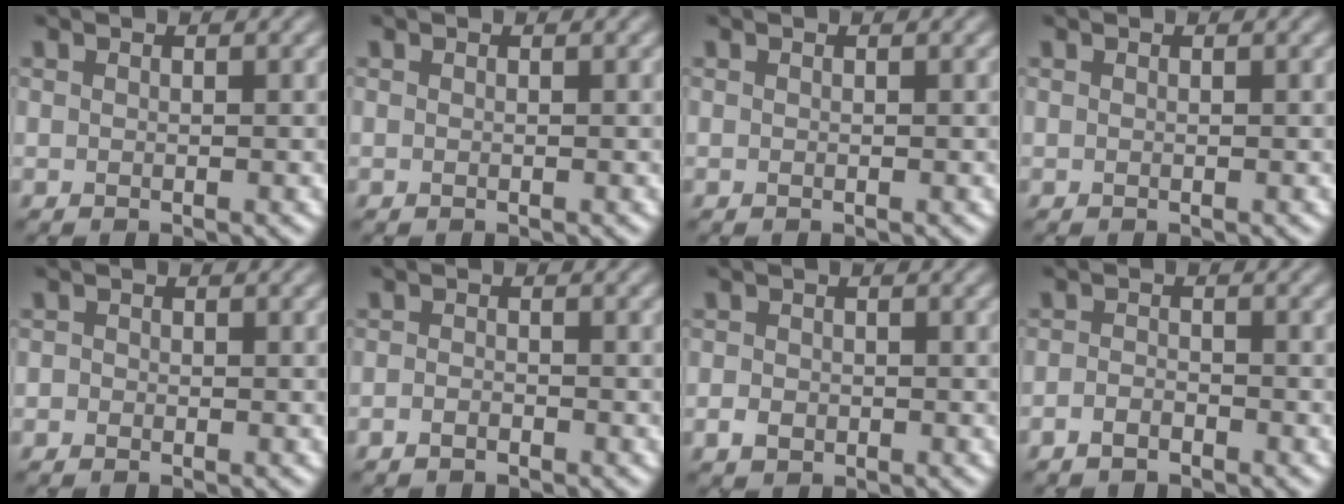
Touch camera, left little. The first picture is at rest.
{"total": 0.0}
{"total": 0.0}
{"total": 0.0}
{"total": 0.6, "force": [-0.3, 0.5, 0.1], "torque": [0.000, -0.004, -0.008]}
{"total": 1.0, "force": [-0.8, 0.3, 0.5], "torque": [-0.011, -0.001, -0.016]}
{"total": 1.5, "force": [-0.6, 1.2, 0.7], "torque": [-0.009, -0.002, -0.014]}
{"total": 1.4, "force": [-1.1, 0.6, 0.7], "torque": [-0.014, 0.001, -0.024]}